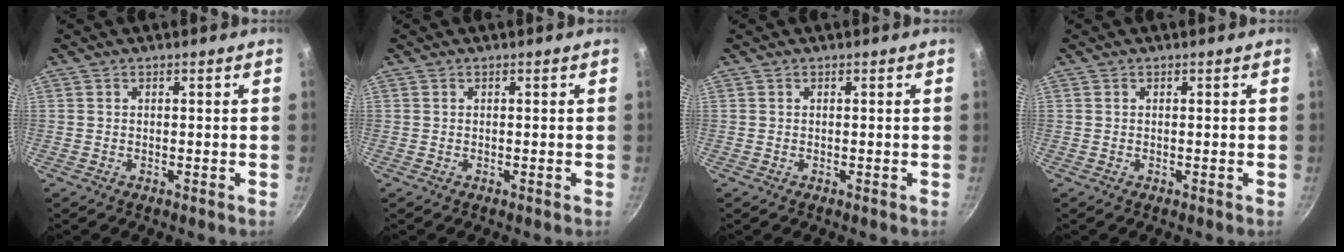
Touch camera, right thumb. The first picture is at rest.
{"total": 0.0}
{"total": 0.0}
{"total": 0.0}